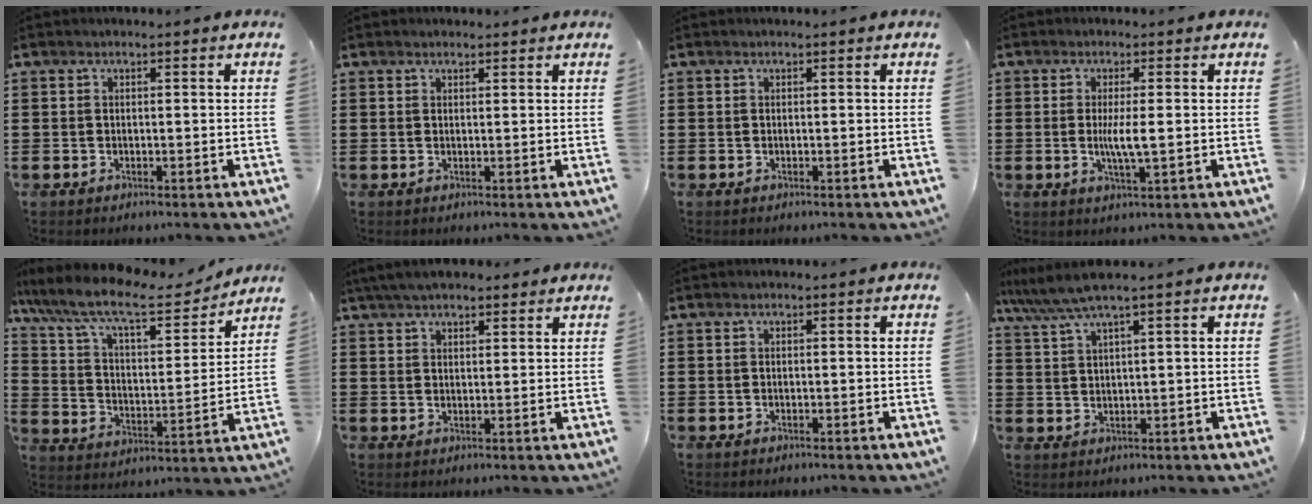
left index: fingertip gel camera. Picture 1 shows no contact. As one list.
[{"total": 0.8, "force": [0.7, 0.3, 0.2], "torque": [-0.004, 0.002, 0.015]}, {"total": 0.0}, {"total": 4.3, "force": [0.0, 0.5, 4.3], "torque": [-0.083, -0.007, -0.004]}, {"total": 10.7, "force": [8.9, 1.7, 5.6], "torque": [-0.143, -0.051, 0.149]}, {"total": 4.4, "force": [3.9, 1.1, 1.9], "torque": [-0.045, 0.000, 0.073]}, {"total": 0.0}, {"total": 4.5, "force": [3.1, -0.1, 3.3], "torque": [-0.080, -0.009, 0.051]}]